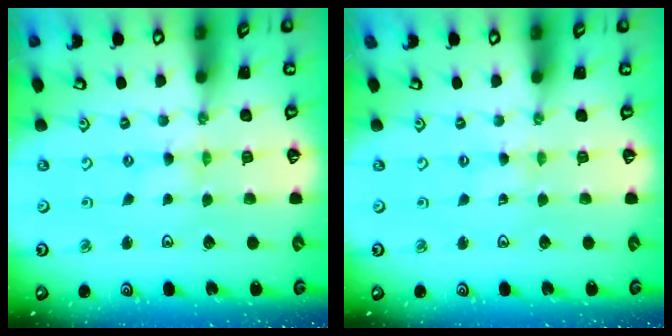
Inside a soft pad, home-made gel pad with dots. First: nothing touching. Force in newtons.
{"total": 1.0, "press": 1.0, "slide": 0.2}